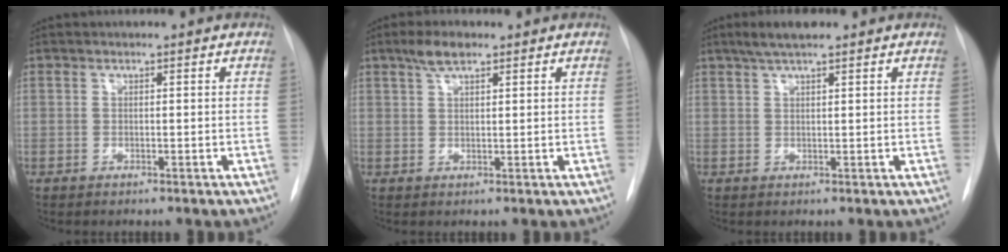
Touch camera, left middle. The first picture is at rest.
{"total": 3.3, "force": [2.3, 1.0, 2.2], "torque": [-0.047, 0.009, 0.044]}
{"total": 4.0, "force": [2.9, 0.6, 2.6], "torque": [-0.053, 0.012, 0.053]}